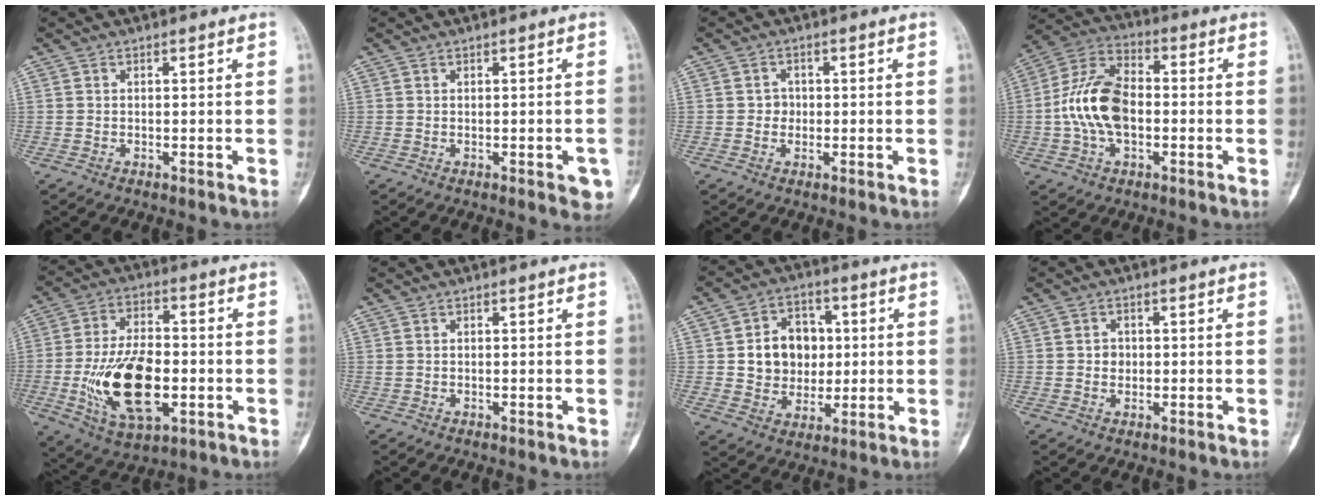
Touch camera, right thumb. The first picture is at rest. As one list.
[{"total": 3.6, "force": [-1.3, 1.2, 3.2], "torque": [-0.022, 0.003, -0.010]}, {"total": 2.0, "force": [-0.1, 1.9, 0.7], "torque": [0.007, 0.006, -0.004]}, {"total": 13.5, "force": [-1.1, 8.1, 10.7], "torque": [-0.206, 0.034, -0.027]}, {"total": 17.9, "force": [-3.6, 9.5, 14.8], "torque": [-0.257, 0.009, -0.051]}, {"total": 0.0}, {"total": 11.5, "force": [1.2, 9.7, 6.1], "torque": [-0.043, 0.005, 0.024]}, {"total": 2.1, "force": [0.0, 1.9, 0.9], "torque": [0.000, 0.004, 0.001]}]